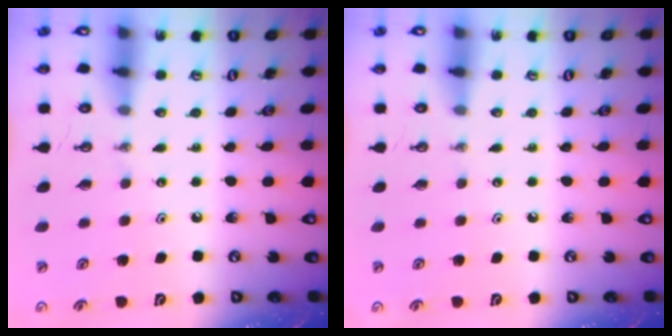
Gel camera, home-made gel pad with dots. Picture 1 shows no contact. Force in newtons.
{"total": 1.0, "press": 0.0, "slide": 1.0}